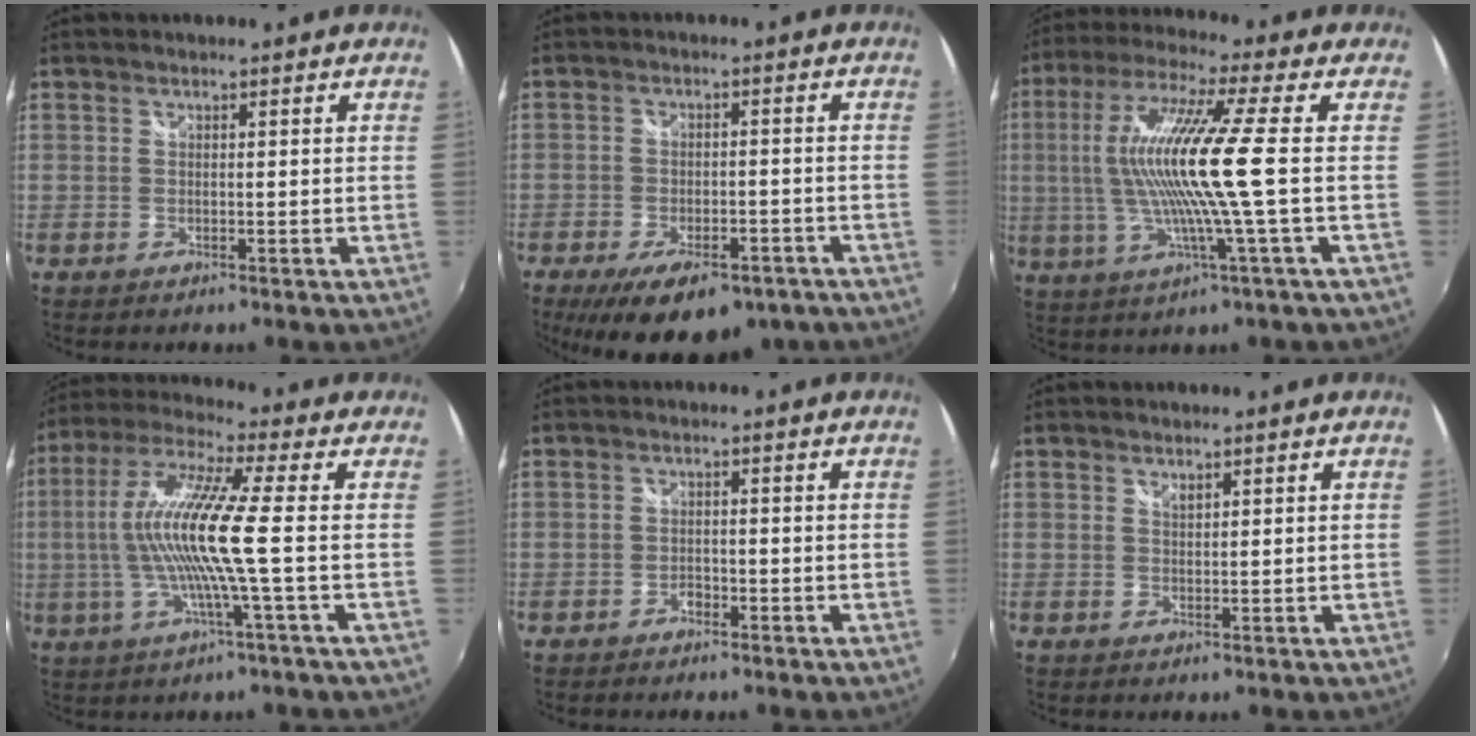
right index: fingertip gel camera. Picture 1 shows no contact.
{"total": 15.8, "force": [-10.7, 6.5, 9.6], "torque": [-0.185, -0.028, -0.144]}
{"total": 15.3, "force": [-0.2, -0.6, 15.3], "torque": [-0.285, -0.002, -0.003]}
{"total": 13.4, "force": [-1.2, -0.9, 13.3], "torque": [-0.257, 0.001, -0.024]}
{"total": 1.4, "force": [-1.1, 0.8, 0.4], "torque": [-0.008, 0.001, -0.019]}
{"total": 1.0, "force": [0.8, 0.4, 0.4], "torque": [-0.005, 0.000, 0.014]}